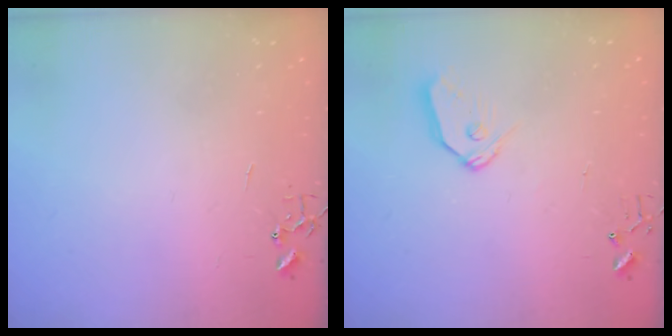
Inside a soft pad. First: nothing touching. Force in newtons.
{"total": 8.4, "press": 8.4, "slide": 0.5}